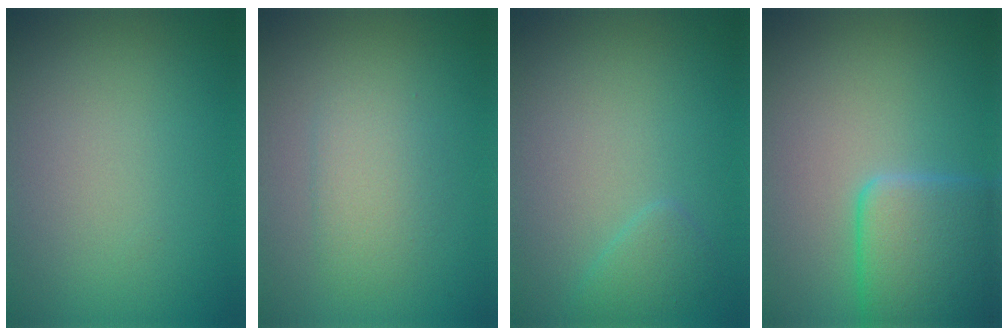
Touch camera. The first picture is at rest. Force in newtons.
{"total": 2.3, "press": 2.2, "slide": 0.1}
{"total": 1.4, "press": 1.4, "slide": 0.1}
{"total": 5.6, "press": 5.6, "slide": 0.3}